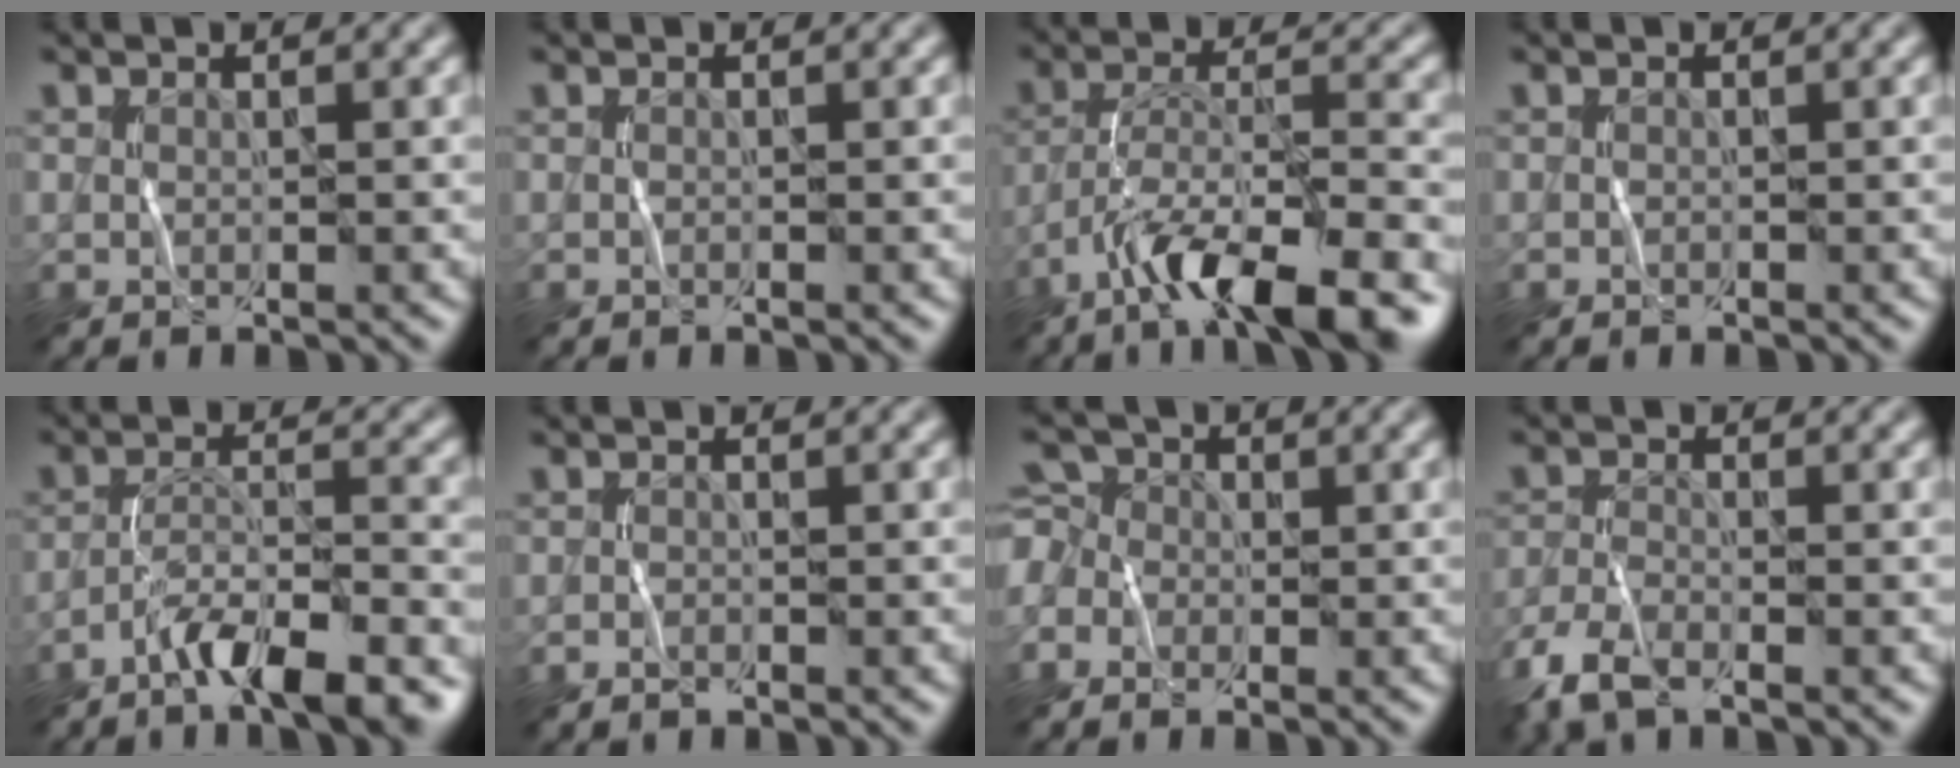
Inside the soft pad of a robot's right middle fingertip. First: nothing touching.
{"total": 0.0}
{"total": 10.1, "force": [-6.7, 2.5, 7.1], "torque": [-0.123, 0.011, -0.115]}
{"total": 0.0}
{"total": 7.0, "force": [-5.1, 1.3, 4.7], "torque": [-0.078, 0.011, -0.086]}
{"total": 0.7, "force": [-0.6, 0.1, 0.3], "torque": [-0.008, 0.003, -0.012]}
{"total": 3.8, "force": [-1.0, 3.3, 1.6], "torque": [-0.037, 0.024, -0.035]}
{"total": 4.2, "force": [-3.2, 1.4, 2.4], "torque": [-0.062, -0.008, -0.075]}